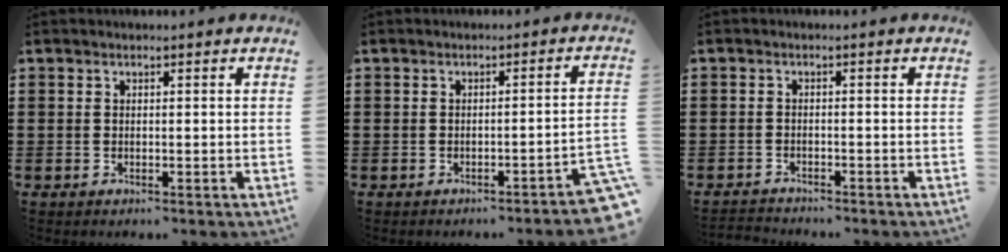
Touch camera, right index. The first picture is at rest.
{"total": 2.0, "force": [-1.6, -0.1, 1.2], "torque": [-0.022, -0.002, -0.033]}
{"total": 1.7, "force": [-1.6, 0.3, -0.2], "torque": [-0.002, 0.004, -0.038]}